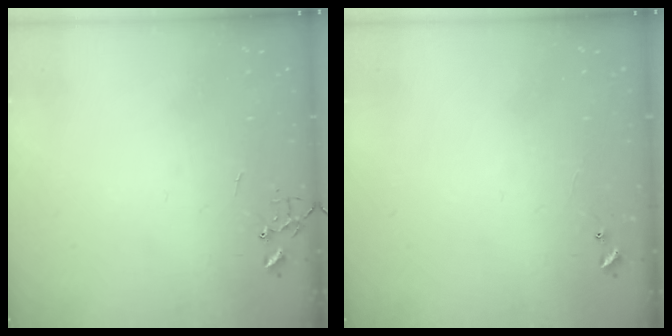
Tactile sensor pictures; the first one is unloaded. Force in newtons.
{"total": 5.1, "press": 5.0, "slide": 0.3}